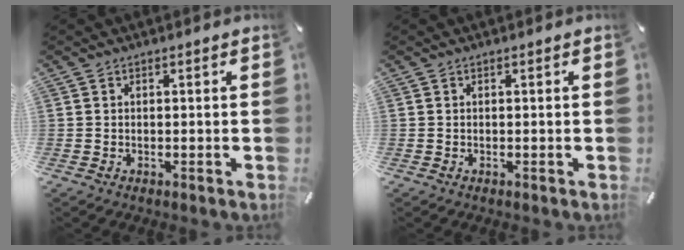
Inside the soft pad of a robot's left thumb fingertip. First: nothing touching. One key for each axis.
{"total": 0.0}